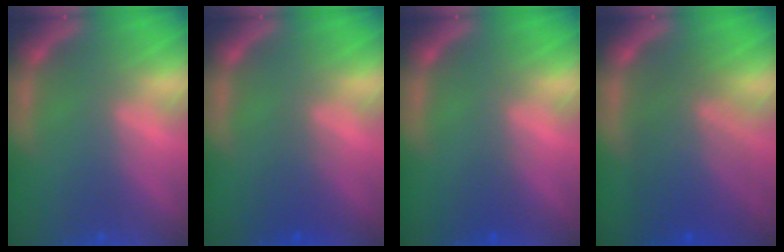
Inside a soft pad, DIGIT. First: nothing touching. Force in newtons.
{"total": 2.0}
{"total": 1.0}
{"total": 7.5}